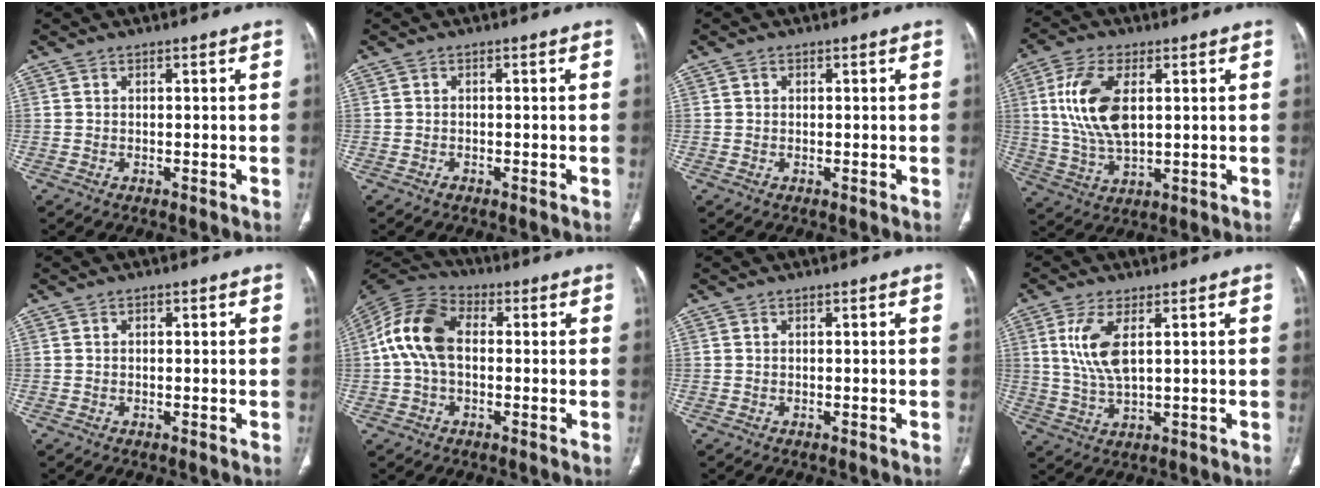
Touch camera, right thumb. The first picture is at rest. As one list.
[{"total": 0.7, "force": [-0.5, 0.4, 0.2], "torque": [-0.003, 0.001, -0.010]}, {"total": 0.6, "force": [0.1, 0.5, 0.2], "torque": [0.001, 0.002, 0.002]}, {"total": 12.9, "force": [2.6, 6.6, 10.8], "torque": [-0.217, -0.005, 0.054]}, {"total": 0.6, "force": [0.2, 0.4, 0.3], "torque": [0.003, 0.002, 0.000]}, {"total": 12.1, "force": [0.4, 7.9, 9.2], "torque": [-0.176, 0.031, -0.004]}, {"total": 0.0}, {"total": 8.1, "force": [2.2, 3.2, 7.0], "torque": [-0.153, -0.009, 0.049]}]